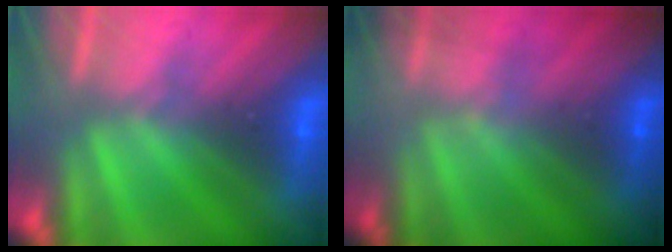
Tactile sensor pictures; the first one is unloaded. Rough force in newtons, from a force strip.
{"total": 1.5}